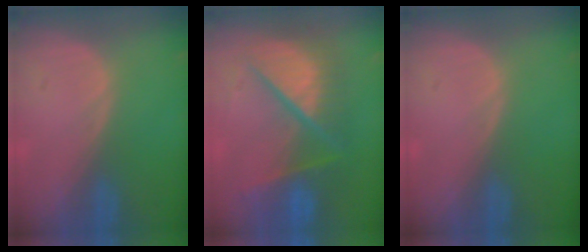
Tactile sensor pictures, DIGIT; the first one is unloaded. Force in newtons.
{"total": 10.8, "press": 10.7, "slide": 1.3}
{"total": 0.0}